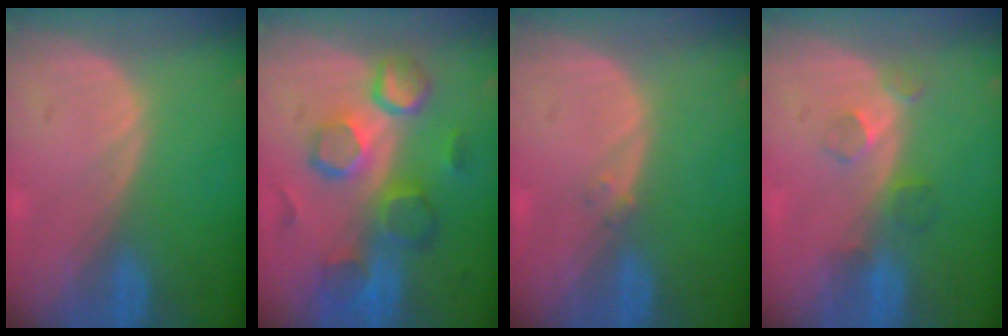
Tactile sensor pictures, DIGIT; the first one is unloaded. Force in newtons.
{"total": 10.4, "press": 9.3, "slide": 4.6}
{"total": 1.0, "press": 0.9, "slide": 0.4}
{"total": 3.6, "press": 3.2, "slide": 1.7}